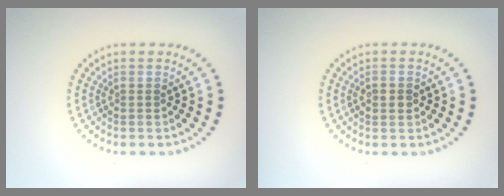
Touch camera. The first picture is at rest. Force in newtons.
{"total": 1.8, "press": 1.8, "slide": 0.3}